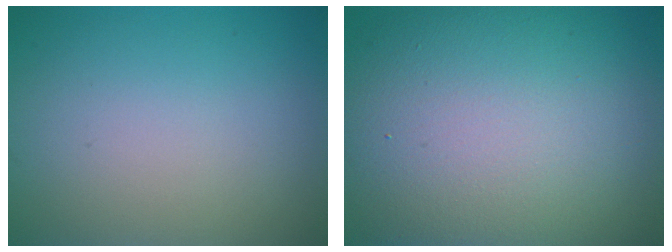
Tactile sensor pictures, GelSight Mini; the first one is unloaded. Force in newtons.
{"total": 16.1, "press": 16.1, "slide": 0.7}